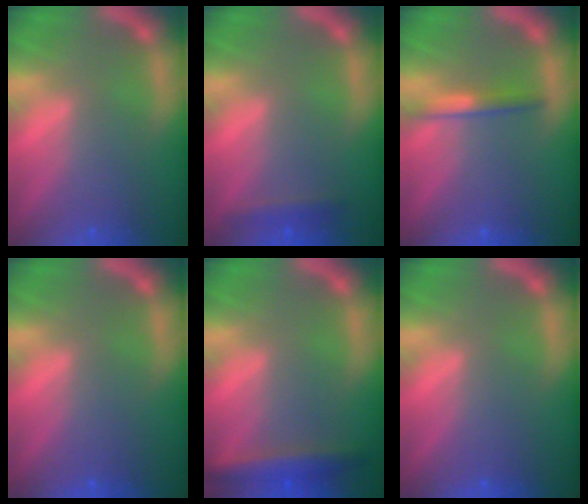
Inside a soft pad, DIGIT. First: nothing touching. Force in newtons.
{"total": 1.4}
{"total": 2.0}
{"total": 0.0}
{"total": 3.5}
{"total": 0.0}